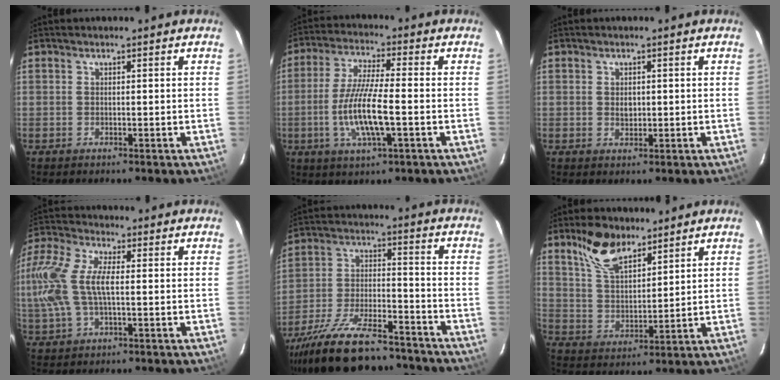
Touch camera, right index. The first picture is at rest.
{"total": 11.8, "force": [-2.9, 2.1, 11.3], "torque": [-0.227, -0.007, -0.057]}
{"total": 1.9, "force": [0.1, 1.6, 1.1], "torque": [-0.016, 0.002, 0.002]}
{"total": 15.1, "force": [0.1, 7.1, 13.3], "torque": [-0.285, 0.012, -0.002]}
{"total": 23.3, "force": [-19.2, 7.4, 10.9], "torque": [-0.214, -0.022, -0.293]}
{"total": 9.8, "force": [7.0, 4.3, 5.3], "torque": [-0.099, 0.012, 0.140]}